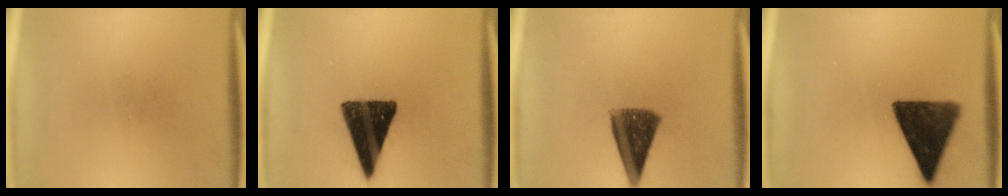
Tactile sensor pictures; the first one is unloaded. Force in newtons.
{"total": 15.8}
{"total": 9.2}
{"total": 13.3}